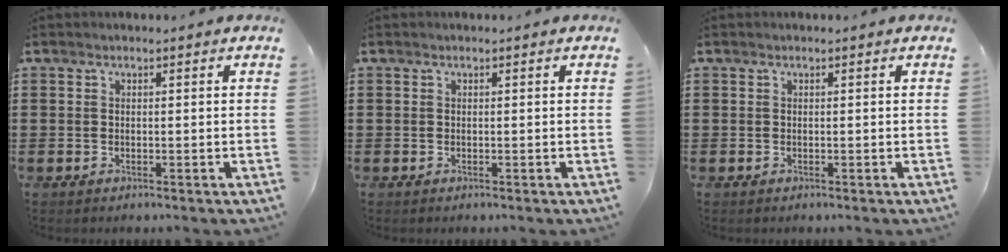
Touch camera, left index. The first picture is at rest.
{"total": 0.0}
{"total": 0.0}